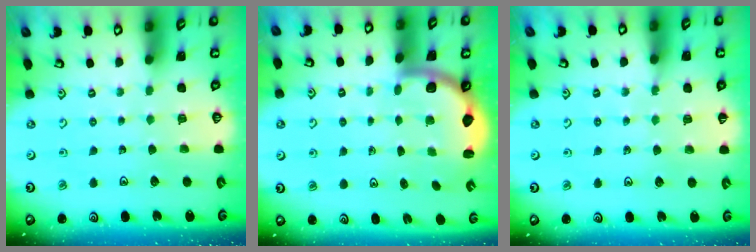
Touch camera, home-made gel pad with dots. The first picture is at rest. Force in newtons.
{"total": 2.6, "press": 2.5, "slide": 0.7}
{"total": 3.8, "press": 3.6, "slide": 1.1}